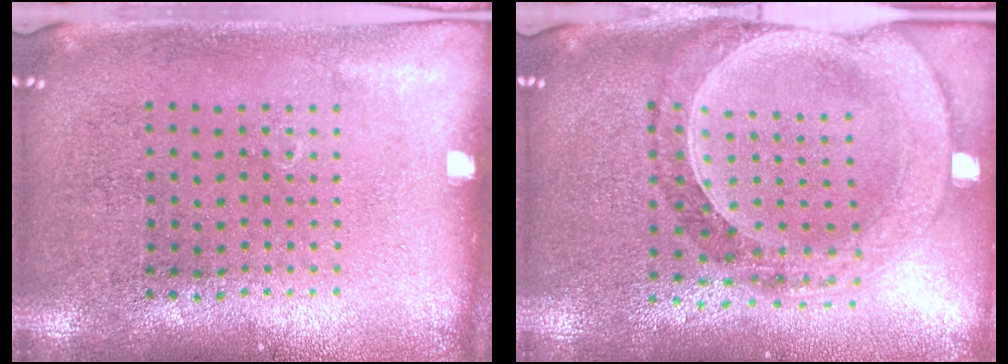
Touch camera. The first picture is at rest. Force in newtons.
{"total": 1.4, "press": 1.4, "slide": 0.3}